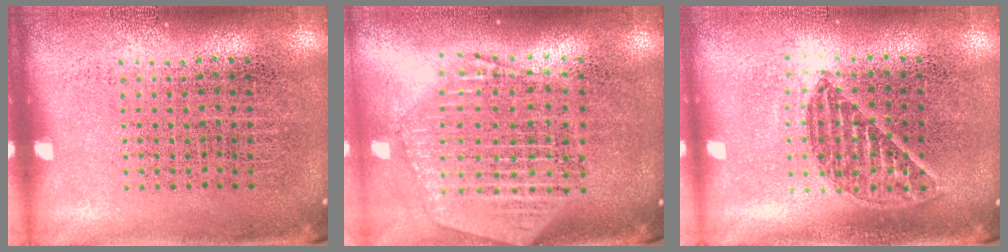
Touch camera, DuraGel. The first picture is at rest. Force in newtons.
{"total": 2.6, "press": 2.2, "slide": 1.3}
{"total": 1.2, "press": 1.1, "slide": 0.5}